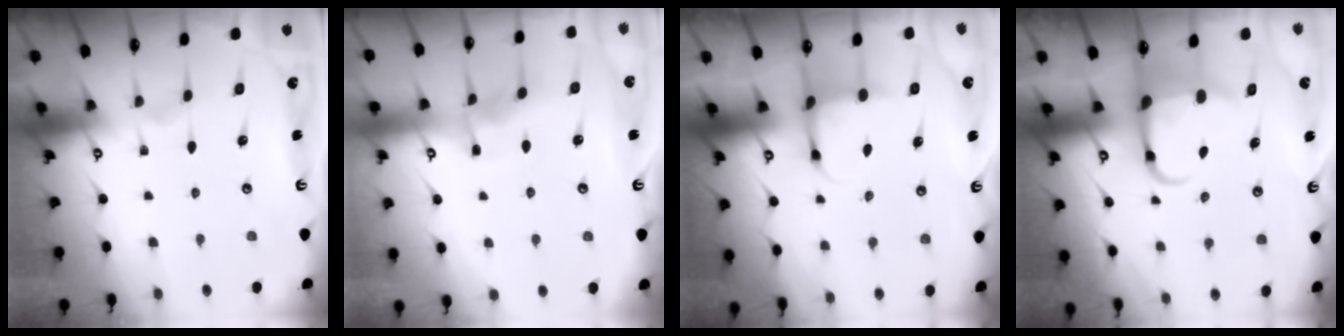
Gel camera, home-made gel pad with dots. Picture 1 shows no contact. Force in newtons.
{"total": 5.7, "press": 5.7, "slide": 0.7}
{"total": 4.0, "press": 3.8, "slide": 1.2}
{"total": 5.7, "press": 5.6, "slide": 1.1}